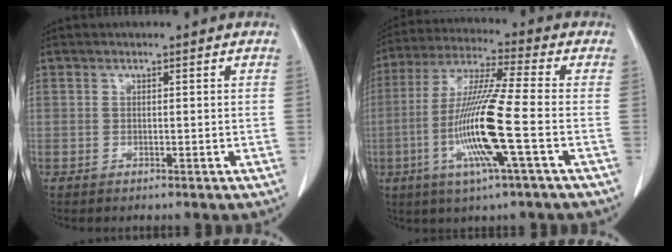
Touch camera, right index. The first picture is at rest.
{"total": 13.9, "force": [-3.6, -0.5, 13.5], "torque": [-0.277, -0.012, -0.077]}